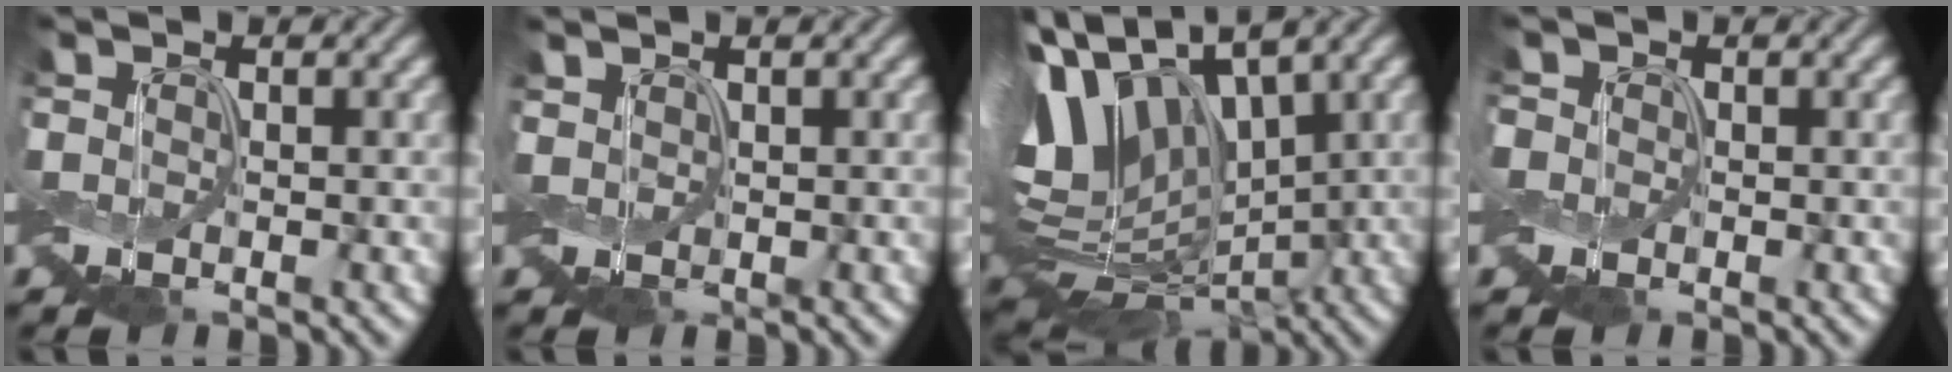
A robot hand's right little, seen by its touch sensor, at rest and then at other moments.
{"total": 0.7, "force": [0.6, 0.4, 0.2], "torque": [-0.008, 0.005, 0.010]}
{"total": 9.9, "force": [2.2, 6.0, 7.5], "torque": [-0.156, 0.008, 0.029]}
{"total": 0.7, "force": [-0.2, 0.6, -0.3], "torque": [0.006, 0.002, -0.008]}